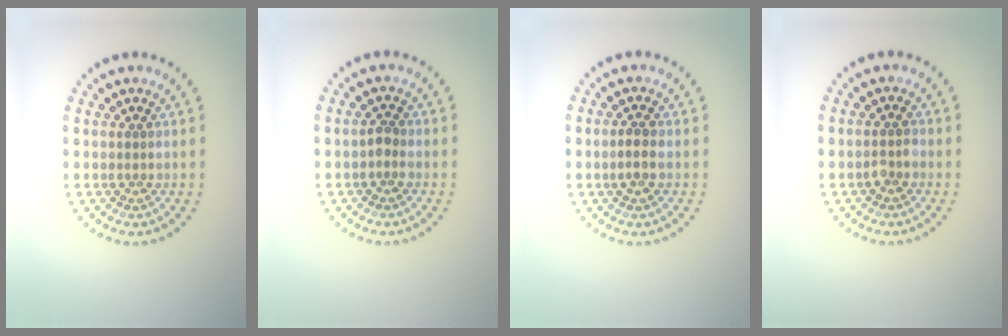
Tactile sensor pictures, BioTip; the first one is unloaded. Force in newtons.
{"total": 0.9, "press": 0.9, "slide": 0.2}
{"total": 1.3, "press": 1.1, "slide": 0.6}
{"total": 1.1, "press": 1.0, "slide": 0.3}